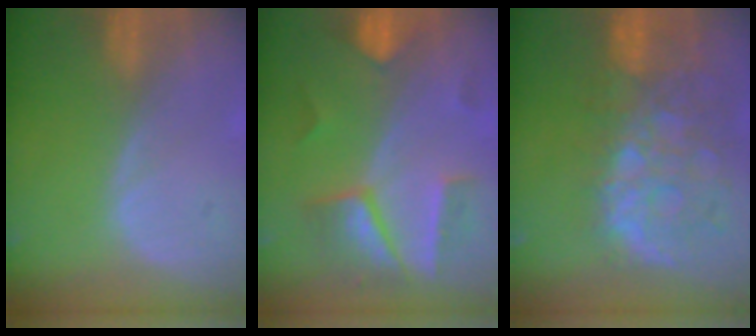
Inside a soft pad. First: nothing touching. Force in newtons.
{"total": 7.4, "press": 7.2, "slide": 1.4}
{"total": 12.3, "press": 10.2, "slide": 7.0}